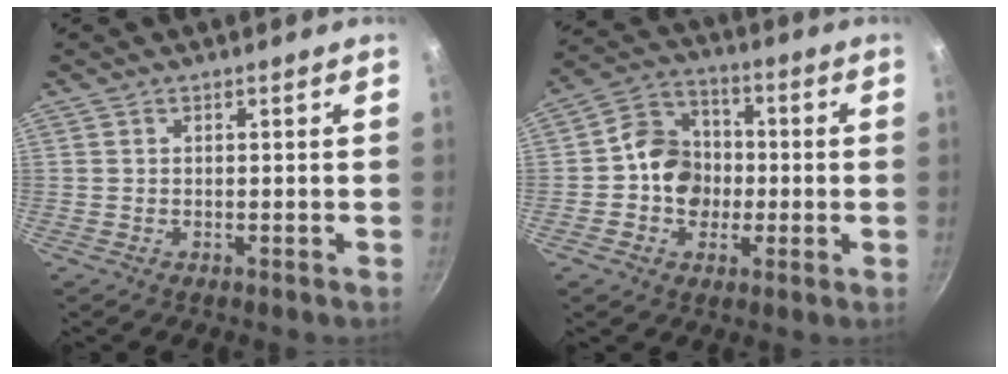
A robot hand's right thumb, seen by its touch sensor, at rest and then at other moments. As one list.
[{"total": 10.8, "force": [-0.8, 9.4, 5.3], "torque": [-0.051, 0.023, -0.032]}]